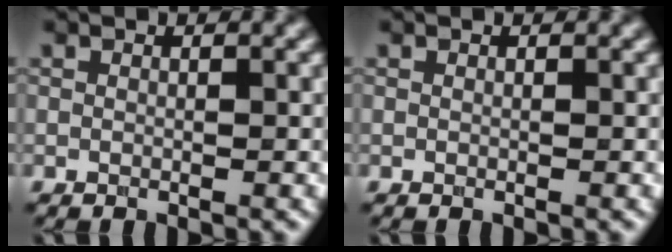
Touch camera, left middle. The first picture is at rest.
{"total": 0.0}